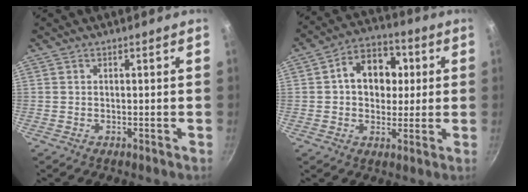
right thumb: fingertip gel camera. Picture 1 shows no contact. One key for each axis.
{"total": 12.1, "fx": 2.0, "fy": 9.1, "fz": 7.8, "tx": -0.076, "ty": 0.015, "tz": 0.017}